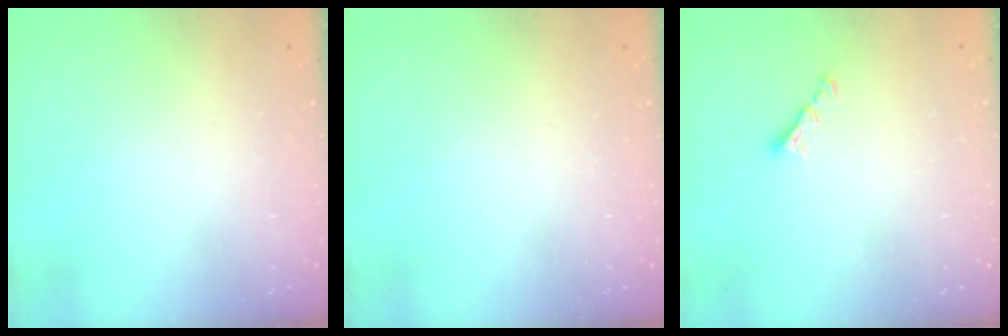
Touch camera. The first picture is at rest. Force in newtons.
{"total": 0.0}
{"total": 3.5, "press": 3.5, "slide": 0.6}